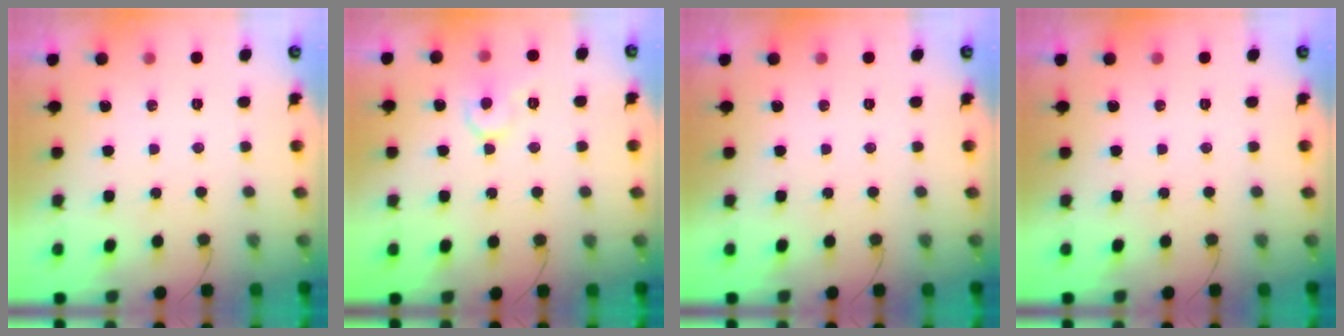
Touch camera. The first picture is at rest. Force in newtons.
{"total": 9.3, "press": 9.3, "slide": 0.8}
{"total": 0.0}
{"total": 0.0}